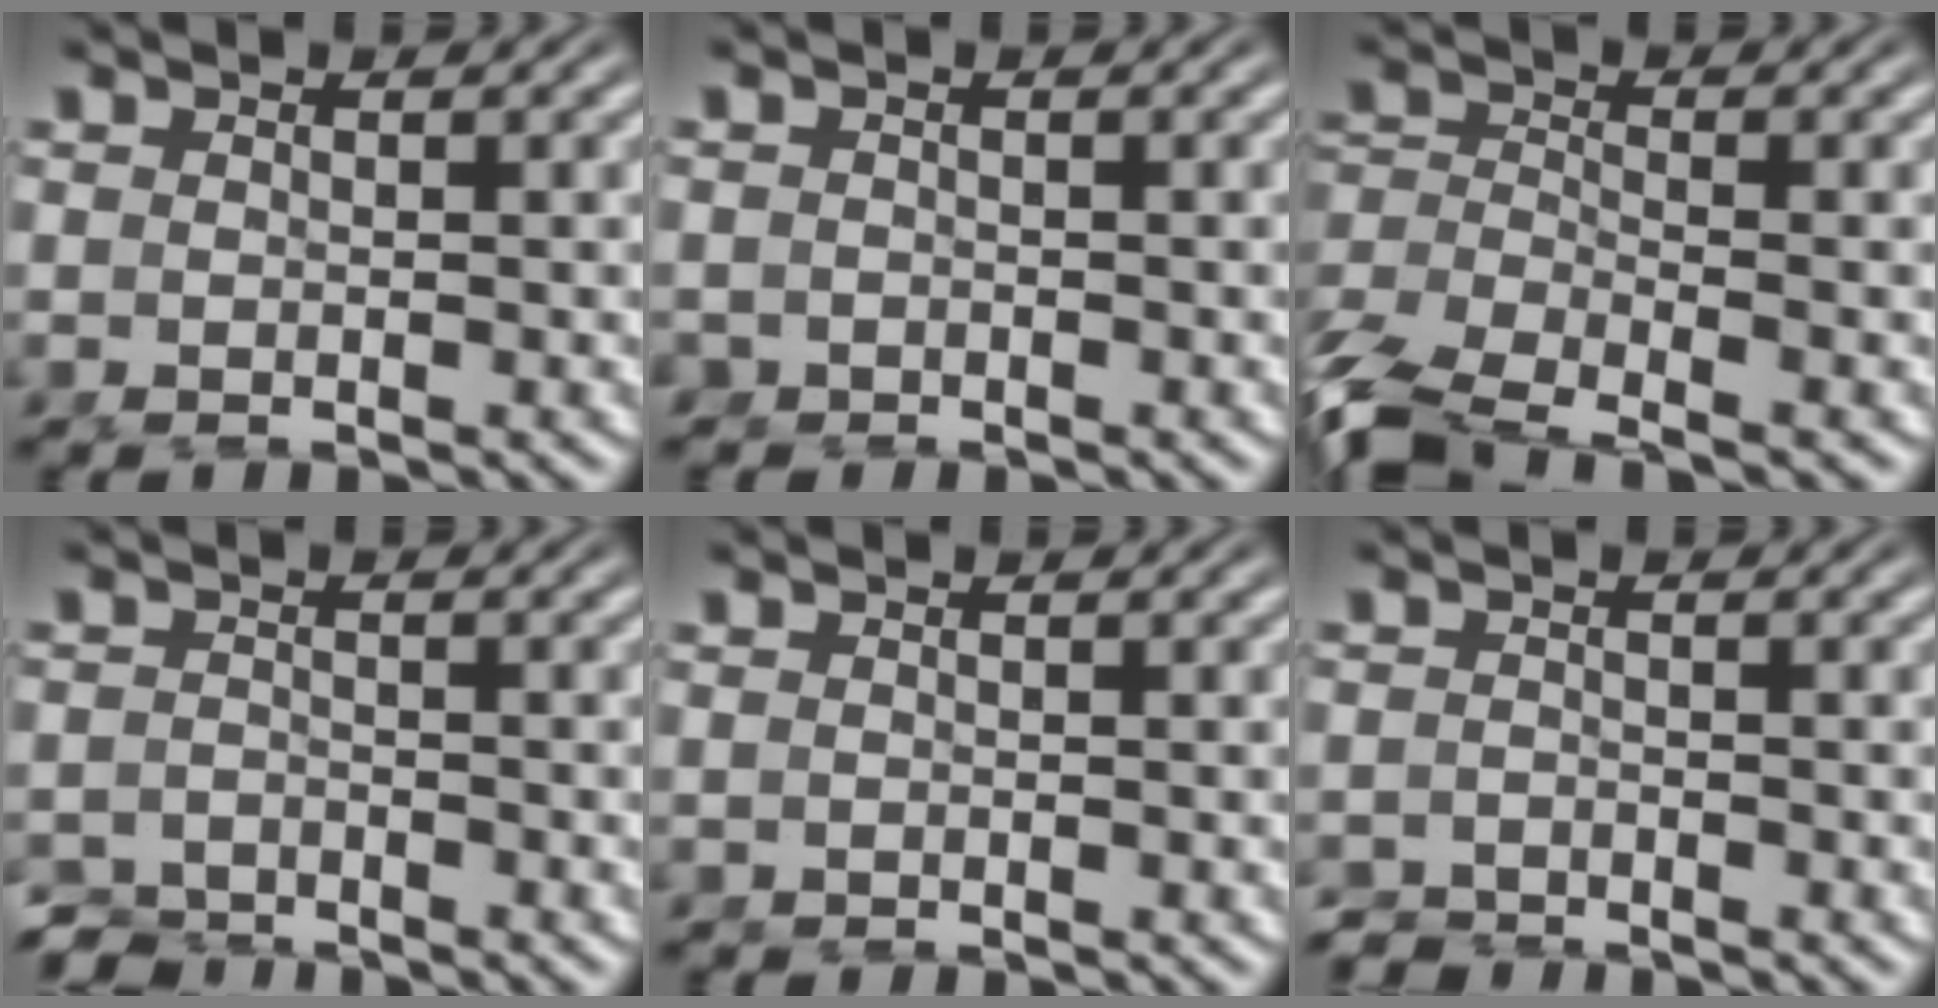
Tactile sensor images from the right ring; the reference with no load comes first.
{"total": 2.8, "force": [-1.8, 2.2, 0.1], "torque": [-0.017, -0.022, -0.029]}
{"total": 7.1, "force": [-5.3, 3.6, 3.2], "torque": [-0.090, -0.040, -0.075]}
{"total": 3.5, "force": [-3.4, 0.9, -0.3], "torque": [0.011, -0.017, -0.064]}
{"total": 1.0, "force": [-0.5, 0.9, 0.0], "torque": [-0.011, -0.008, -0.008]}
{"total": 2.6, "force": [-2.6, 0.5, -0.4], "torque": [0.006, -0.016, -0.048]}